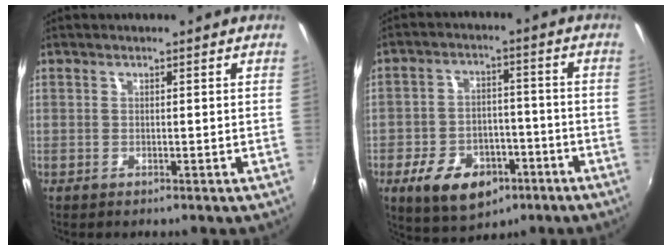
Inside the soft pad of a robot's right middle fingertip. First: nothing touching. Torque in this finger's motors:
{"motor_torque": [1.18, -0.96, 0.17, 0.13]}